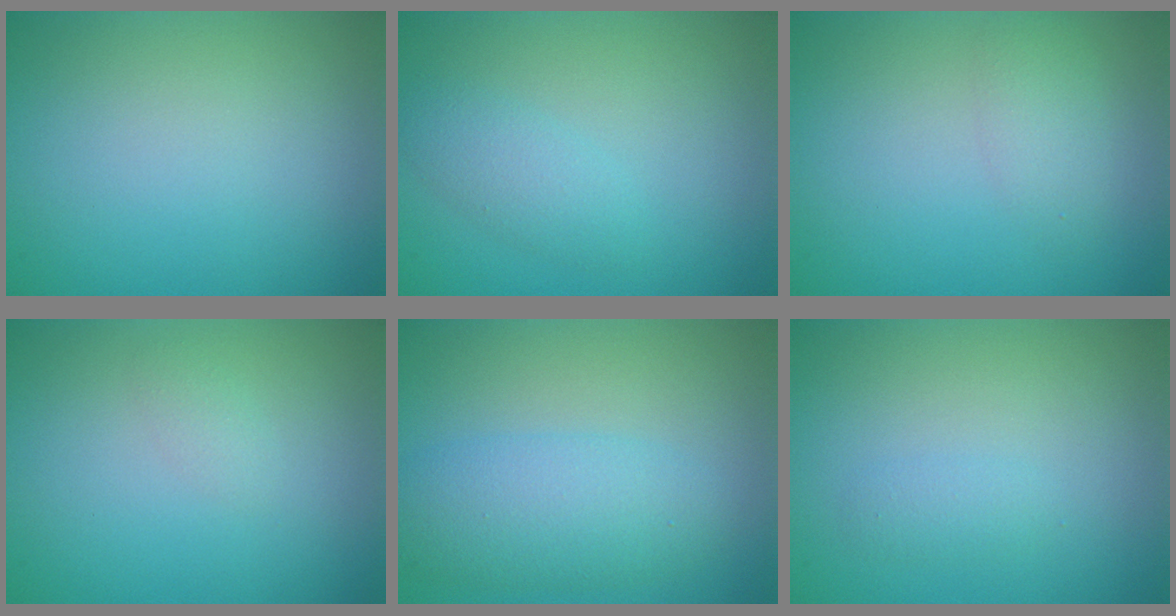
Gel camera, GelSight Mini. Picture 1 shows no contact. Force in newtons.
{"total": 1.9, "press": 1.9, "slide": 0.1}
{"total": 1.8, "press": 1.8, "slide": 0.1}
{"total": 0.8, "press": 0.8, "slide": 0.0}
{"total": 4.5, "press": 4.5, "slide": 0.2}
{"total": 1.0, "press": 1.0, "slide": 0.1}